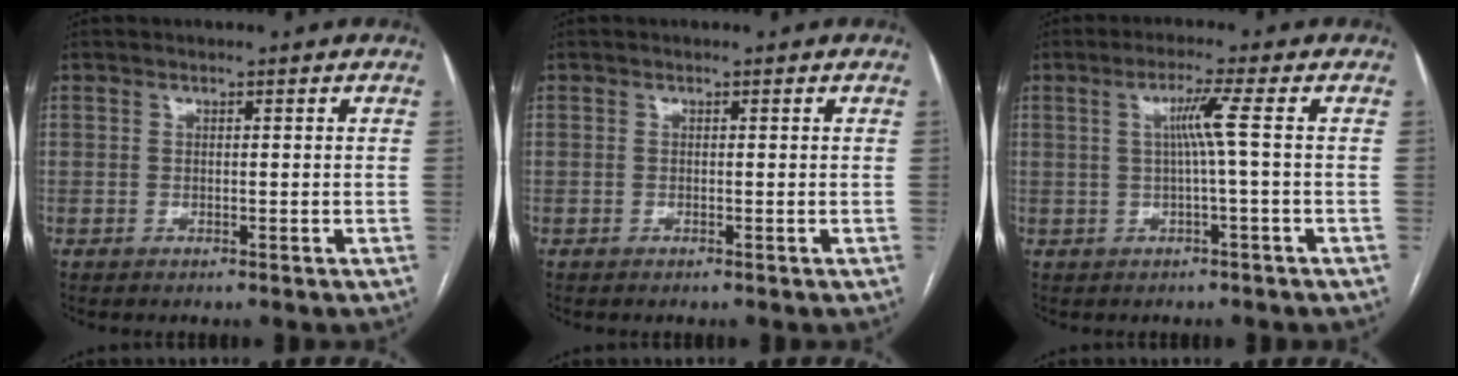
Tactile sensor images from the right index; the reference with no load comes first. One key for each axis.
{"total": 0.0}
{"total": 4.0, "fx": 0.3, "fy": -1.2, "fz": 3.8, "tx": -0.073, "ty": 0.006, "tz": 0.008}